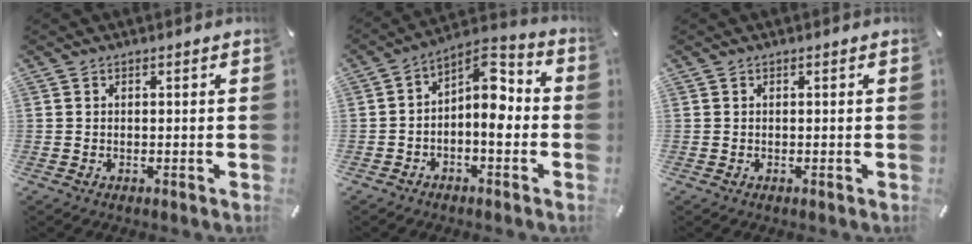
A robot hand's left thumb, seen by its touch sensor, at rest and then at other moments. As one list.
[{"total": 8.8, "force": [-0.4, 5.1, 7.2], "torque": [-0.103, -0.015, -0.012]}, {"total": 0.0}]